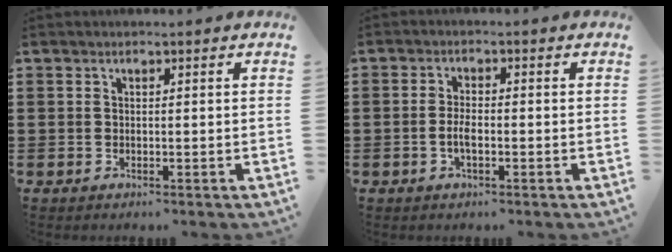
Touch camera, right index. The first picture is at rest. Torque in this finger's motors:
{"motor_torque": [-0.46, 0.91, 0.06, 0.00]}